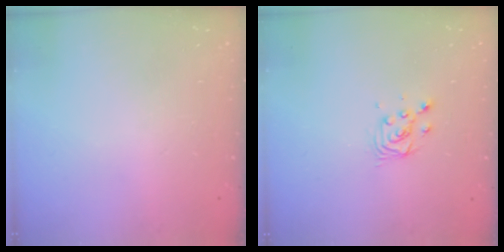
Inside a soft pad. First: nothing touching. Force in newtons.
{"total": 3.8, "press": 3.7, "slide": 0.5}